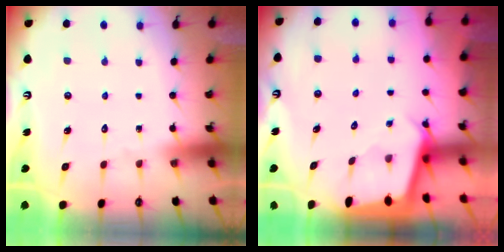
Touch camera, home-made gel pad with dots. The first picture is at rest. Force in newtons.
{"total": 2.5, "press": 2.5, "slide": 0.1}